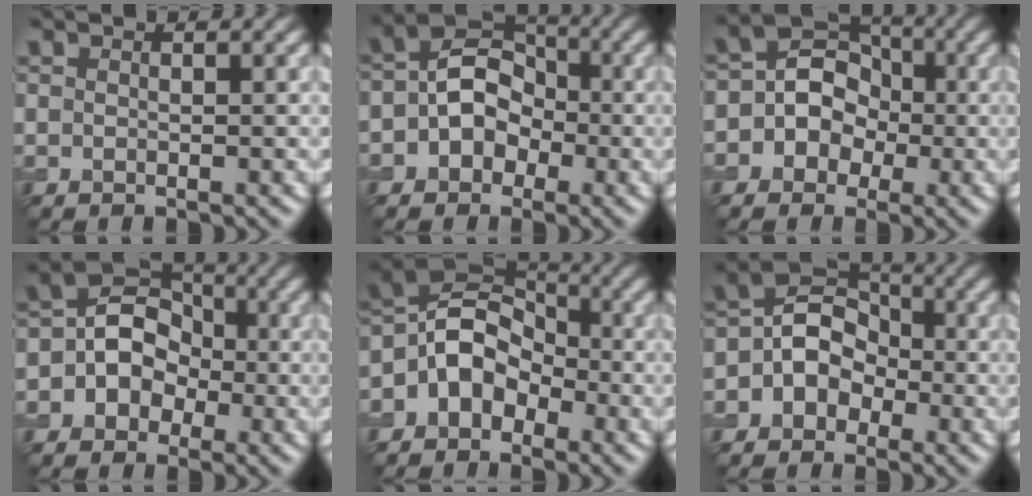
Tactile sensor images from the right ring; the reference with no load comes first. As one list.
[{"total": 4.8, "force": [-0.8, 3.8, 2.8], "torque": [-0.019, 0.012, -0.024]}, {"total": 6.0, "force": [-0.6, 5.5, 2.4], "torque": [-0.005, 0.030, -0.033]}, {"total": 5.7, "force": [-0.6, 4.9, 2.8], "torque": [-0.010, 0.019, -0.026]}, {"total": 5.7, "force": [-2.3, 4.1, 3.2], "torque": [-0.046, 0.015, -0.057]}, {"total": 5.2, "force": [-0.9, 4.4, 2.7], "torque": [-0.014, 0.016, -0.034]}]